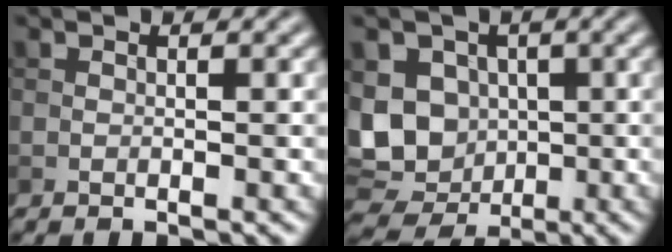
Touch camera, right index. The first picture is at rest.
{"total": 8.2, "force": [0.0, 6.8, 4.6], "torque": [-0.080, -0.011, 0.000]}